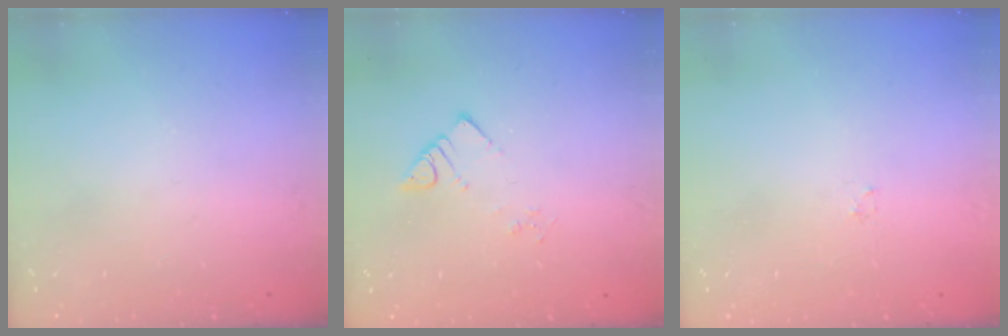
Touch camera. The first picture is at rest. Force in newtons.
{"total": 3.3, "press": 3.3, "slide": 0.1}
{"total": 0.8, "press": 0.8, "slide": 0.2}